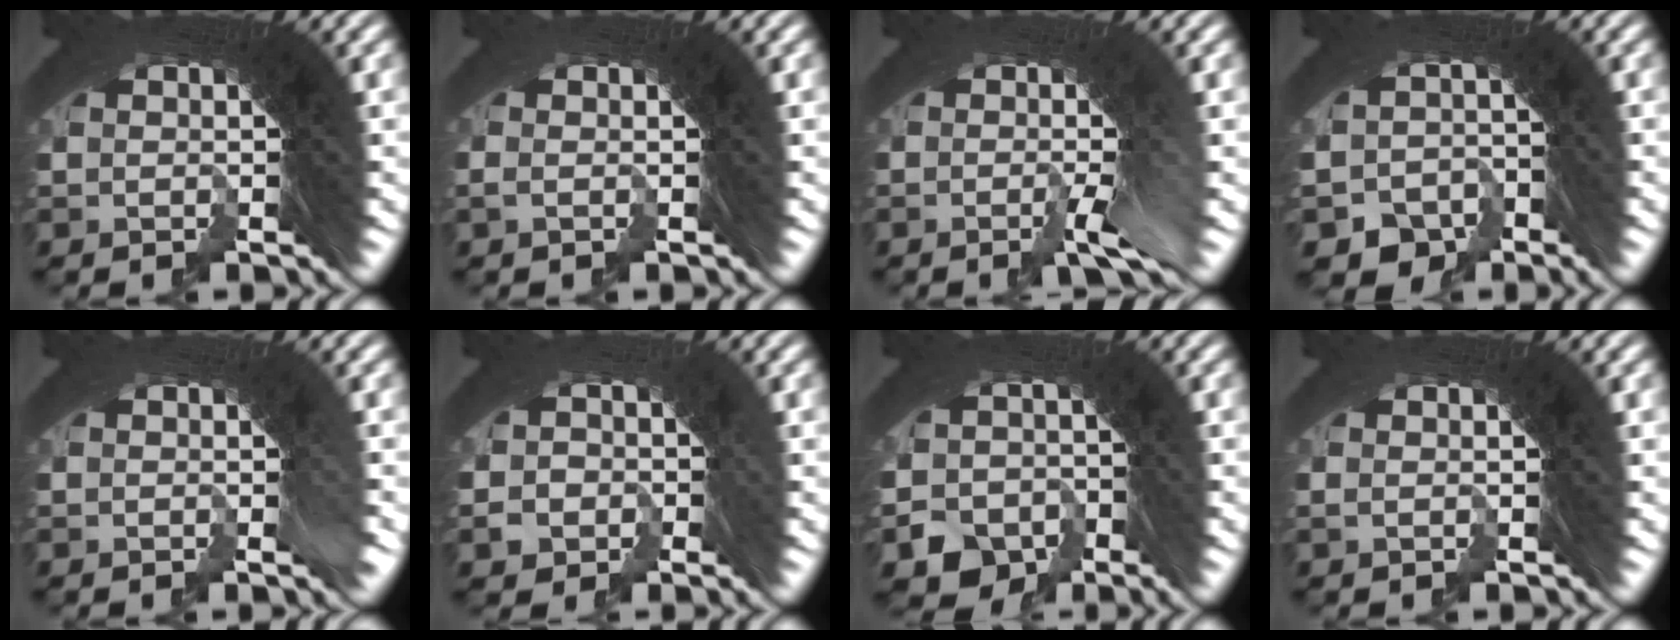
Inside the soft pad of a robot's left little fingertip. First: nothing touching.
{"total": 0.8, "force": [-0.1, -0.3, 0.7], "torque": [-0.004, 0.009, -0.008]}
{"total": 3.1, "force": [-1.4, -0.3, 2.8], "torque": [-0.030, 0.012, -0.030]}
{"total": 5.8, "force": [-4.0, 4.1, 1.3], "torque": [-0.027, -0.027, -0.059]}
{"total": 1.3, "force": [-0.4, 0.1, 1.2], "torque": [-0.016, 0.011, -0.009]}
{"total": 2.6, "force": [-1.4, 2.2, 0.2], "torque": [-0.006, -0.001, -0.029]}
{"total": 10.2, "force": [-3.9, 8.5, 3.9], "torque": [-0.105, -0.053, -0.055]}
{"total": 0.7, "force": [0.3, -0.2, 0.6], "torque": [0.002, 0.013, -0.001]}